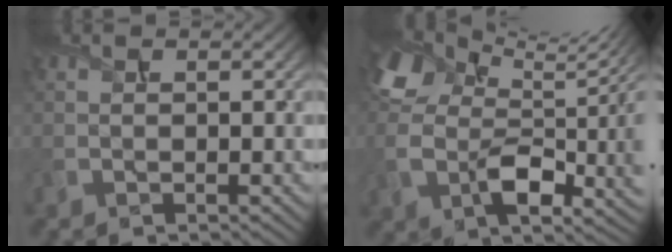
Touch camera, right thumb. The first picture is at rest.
{"total": 13.4, "force": [3.3, 8.3, 9.9], "torque": [-0.218, -0.025, 0.066]}